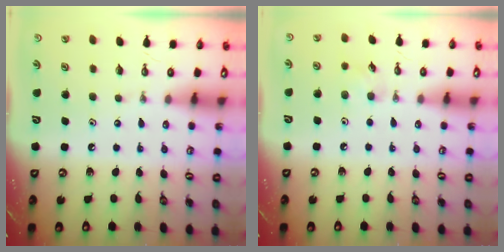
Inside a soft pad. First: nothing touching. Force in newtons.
{"total": 5.4, "press": 5.2, "slide": 1.4}